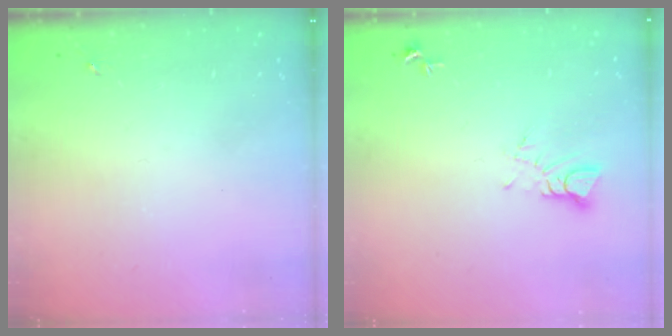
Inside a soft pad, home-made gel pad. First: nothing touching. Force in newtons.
{"total": 4.0, "press": 4.0, "slide": 0.3}